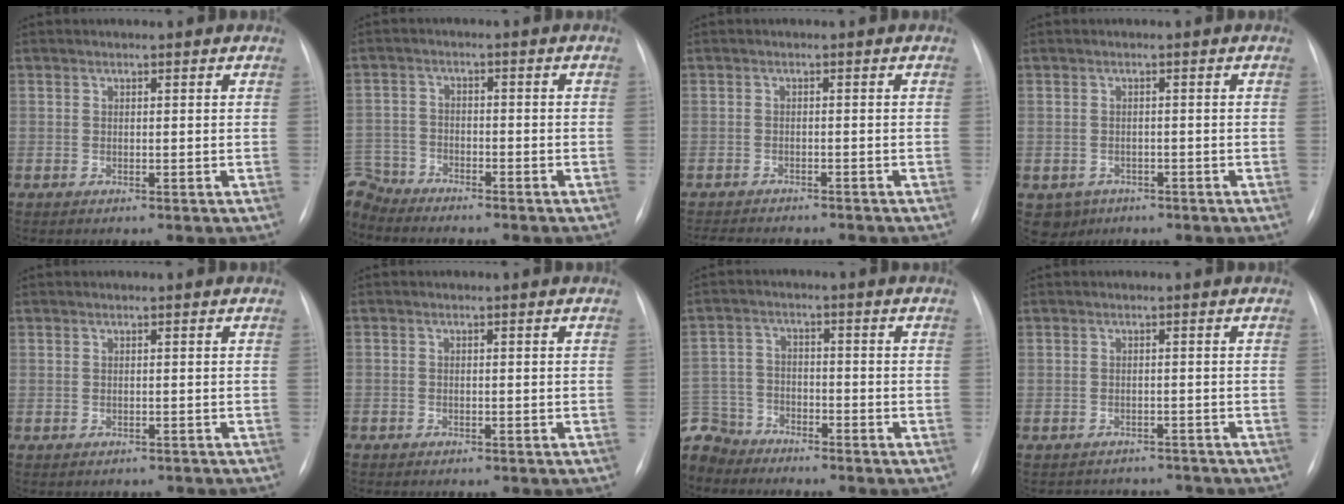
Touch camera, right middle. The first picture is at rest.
{"total": 7.5, "force": [-7.1, 2.4, 0.3], "torque": [-0.010, 0.005, -0.133]}
{"total": 9.7, "force": [-8.6, 2.4, 3.6], "torque": [-0.055, -0.005, -0.112]}
{"total": 3.7, "force": [-2.1, 3.0, 0.5], "torque": [-0.007, 0.003, -0.028]}
{"total": 3.4, "force": [-3.0, 1.5, 0.5], "torque": [-0.008, 0.005, -0.035]}
{"total": 2.0, "force": [-1.6, 1.1, 0.7], "torque": [-0.011, 0.002, -0.015]}
{"total": 10.7, "force": [-9.3, 5.1, 1.3], "torque": [-0.048, 0.007, -0.176]}
{"total": 6.1, "force": [-5.5, 2.6, -0.2], "torque": [0.009, 0.019, -0.065]}